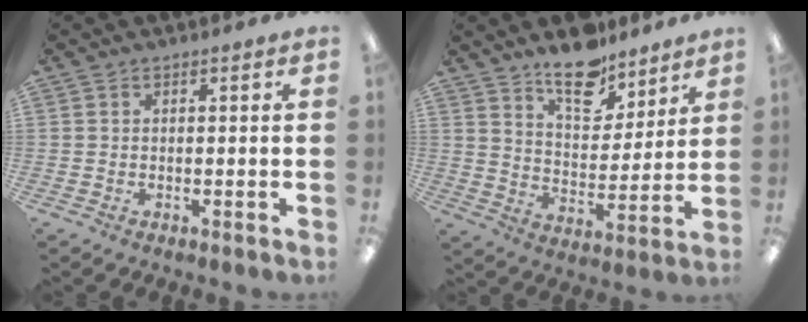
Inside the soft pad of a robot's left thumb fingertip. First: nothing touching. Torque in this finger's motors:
{"motor_torque": [1.71, 0.61, 0.88, -1.00, 0.04]}